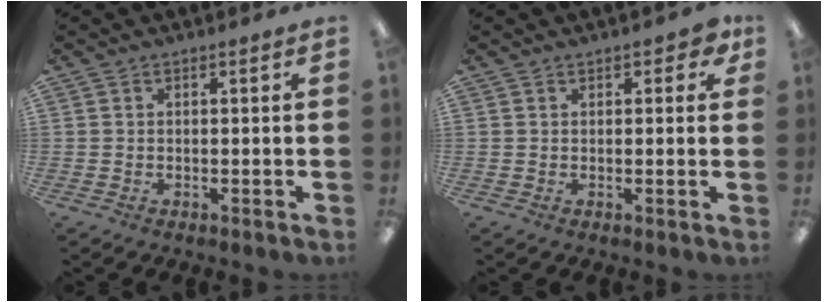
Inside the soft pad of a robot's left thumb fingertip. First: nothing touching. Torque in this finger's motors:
{"motor_torque": [-0.03, 0.10, -0.20, 0.06, 0.02]}